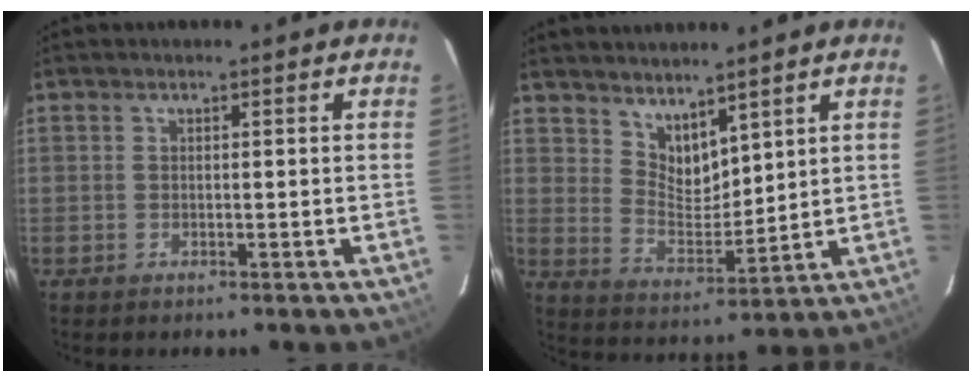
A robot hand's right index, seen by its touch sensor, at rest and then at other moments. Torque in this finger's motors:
{"motor_torque": [-0.02, 0.12, 0.01, 0.00]}